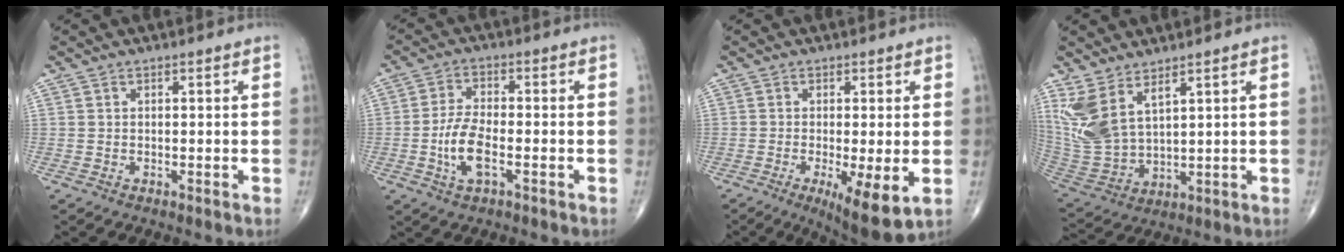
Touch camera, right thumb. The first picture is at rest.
{"total": 7.2, "force": [-2.2, 2.9, 6.2], "torque": [-0.128, 0.010, -0.043]}
{"total": 9.2, "force": [-2.6, 2.2, 8.5], "torque": [-0.136, -0.025, -0.039]}
{"total": 10.6, "force": [6.0, 4.6, 7.4], "torque": [-0.163, -0.032, 0.144]}